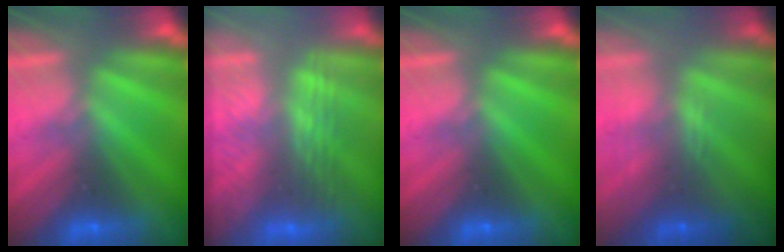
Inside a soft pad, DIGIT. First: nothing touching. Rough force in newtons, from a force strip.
{"total": 2.8}
{"total": 0.0}
{"total": 2.6}